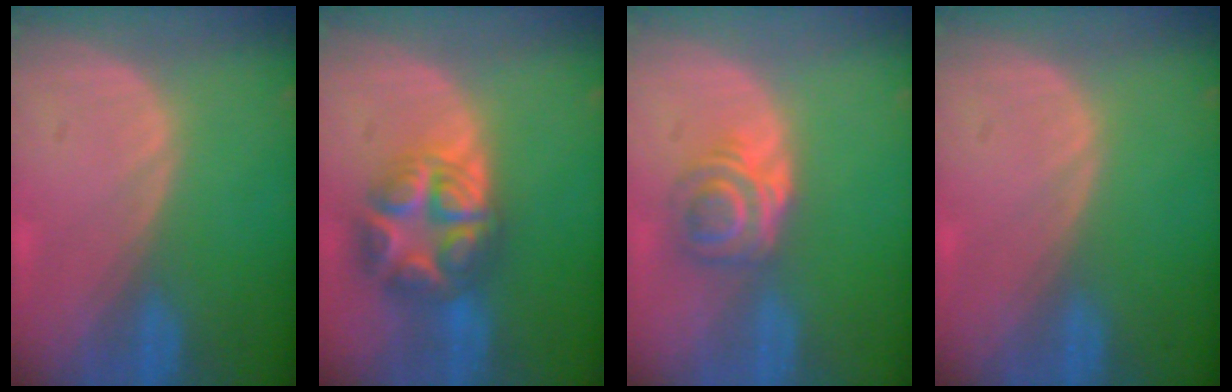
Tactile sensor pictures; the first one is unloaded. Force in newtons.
{"total": 8.6, "press": 8.5, "slide": 0.7}
{"total": 6.1, "press": 5.0, "slide": 3.5}
{"total": 0.0}